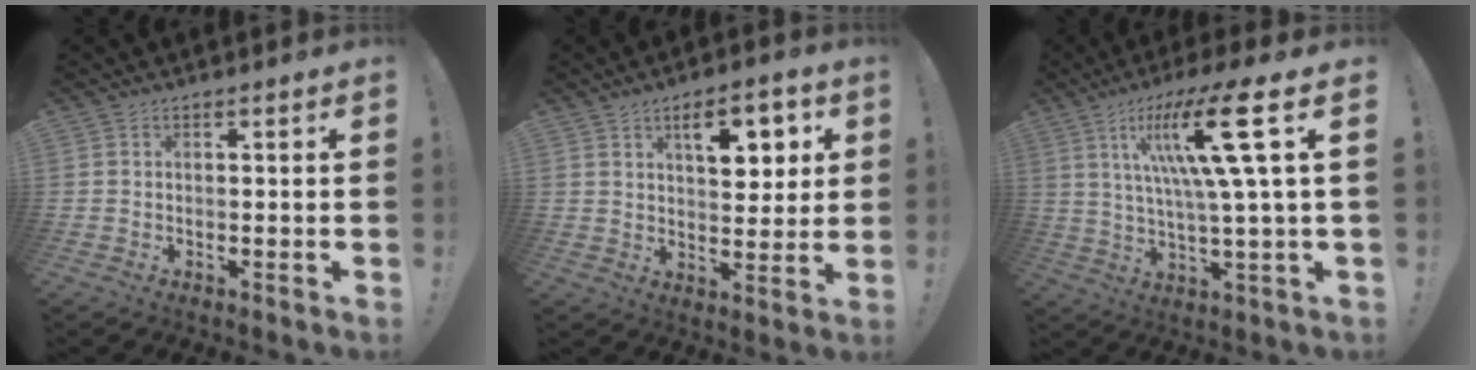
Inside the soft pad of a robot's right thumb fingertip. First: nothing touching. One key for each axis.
{"total": 10.3, "fx": 4.8, "fy": 4.6, "fz": 7.9, "tx": -0.098, "ty": -0.014, "tz": 0.077}
{"total": 18.3, "fx": 5.9, "fy": 1.2, "fz": 17.2, "tx": -0.303, "ty": -0.015, "tz": 0.068}